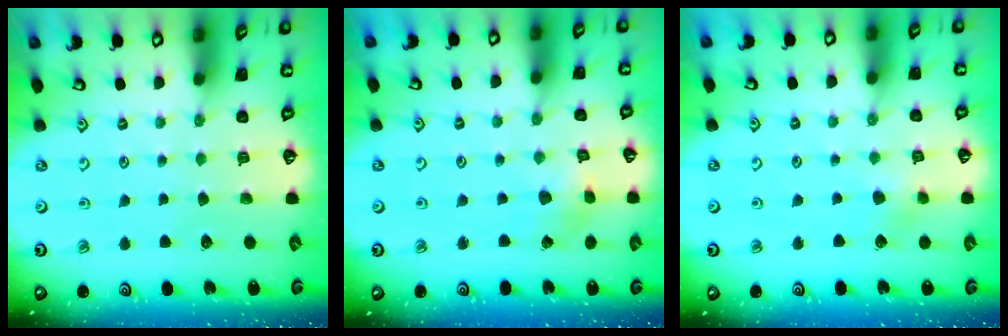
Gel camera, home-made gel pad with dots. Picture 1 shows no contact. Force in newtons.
{"total": 2.7, "press": 2.7, "slide": 0.2}
{"total": 5.8, "press": 5.8, "slide": 0.6}